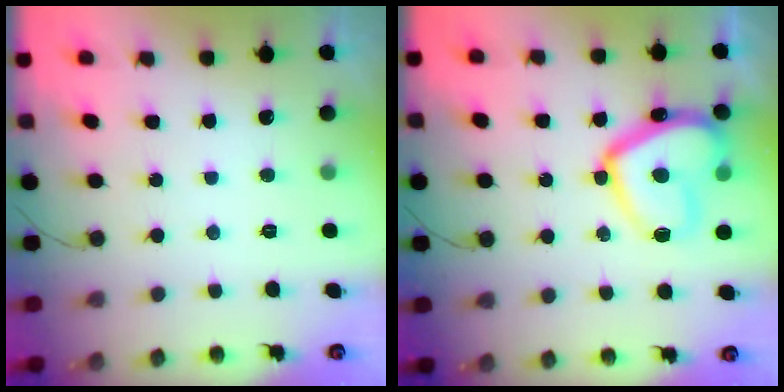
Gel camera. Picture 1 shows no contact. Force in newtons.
{"total": 17.7, "press": 17.6, "slide": 1.5}